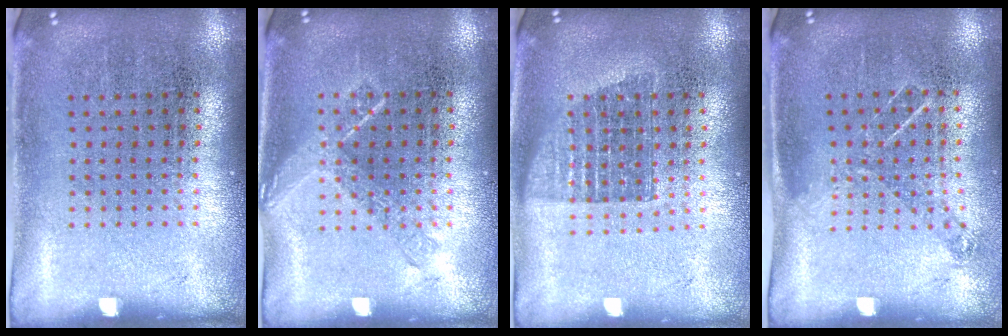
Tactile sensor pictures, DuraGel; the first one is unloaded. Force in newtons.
{"total": 1.1, "press": 1.1, "slide": 0.2}
{"total": 1.4, "press": 1.2, "slide": 0.7}
{"total": 0.9, "press": 0.9, "slide": 0.1}